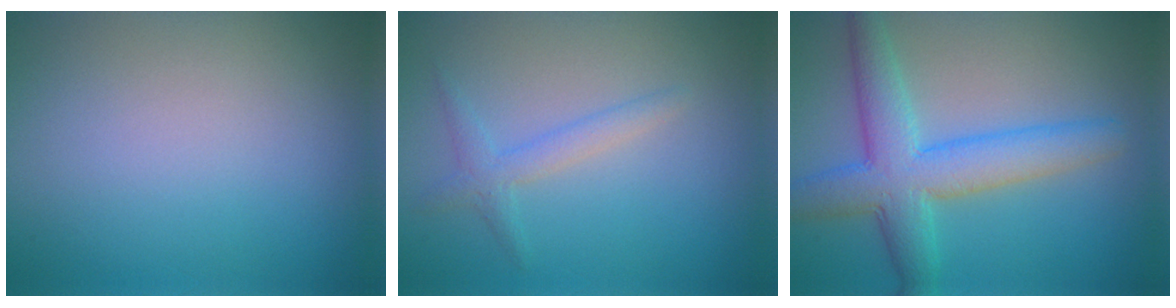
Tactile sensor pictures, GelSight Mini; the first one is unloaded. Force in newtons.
{"total": 1.9, "press": 1.9, "slide": 0.1}
{"total": 6.6, "press": 6.6, "slide": 0.1}